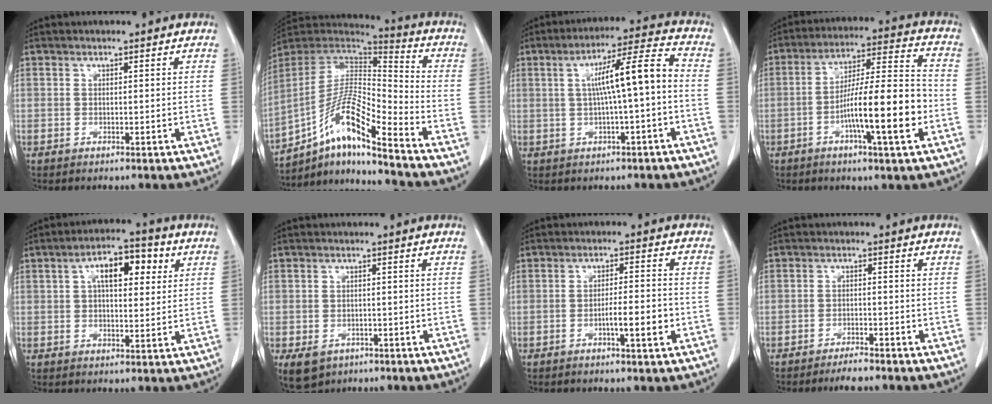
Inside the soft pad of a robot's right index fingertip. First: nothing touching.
{"total": 15.1, "force": [-10.1, 1.4, 11.2], "torque": [-0.208, 0.016, -0.179]}
{"total": 9.5, "force": [-0.1, 0.3, 9.5], "torque": [-0.153, 0.026, -0.004]}
{"total": 14.6, "force": [-4.2, 1.1, 13.9], "torque": [-0.233, 0.005, -0.073]}
{"total": 8.8, "force": [2.9, 3.6, 7.5], "torque": [-0.117, 0.024, 0.041]}
{"total": 5.5, "force": [-2.8, 4.5, 1.8], "torque": [-0.028, 0.000, -0.029]}
{"total": 5.1, "force": [-1.6, 0.5, 4.8], "torque": [-0.076, -0.002, -0.025]}
{"total": 3.0, "force": [-2.7, 0.4, 1.3], "torque": [-0.018, -0.004, -0.041]}